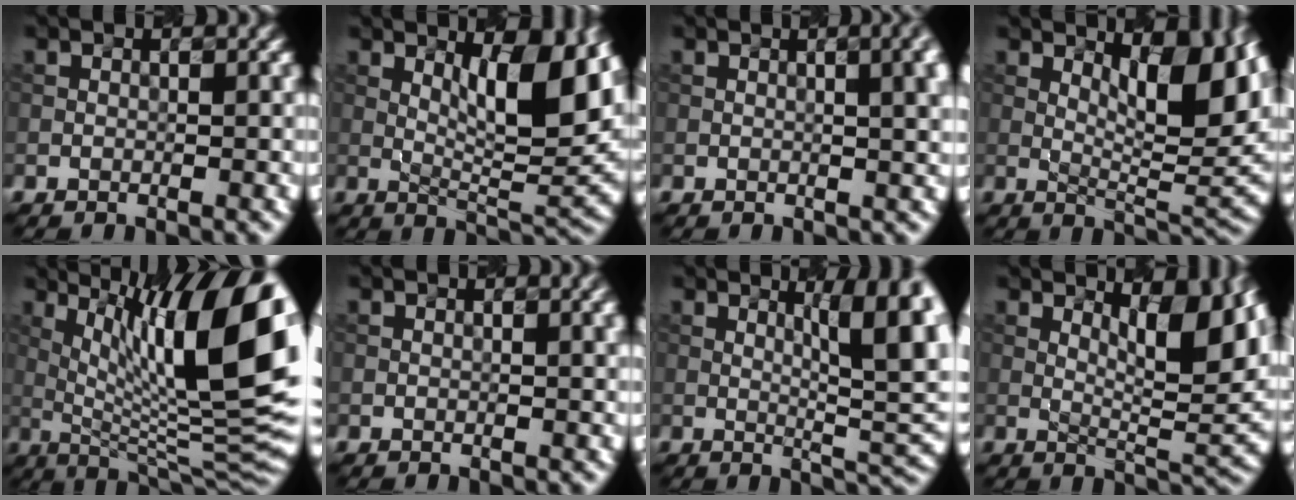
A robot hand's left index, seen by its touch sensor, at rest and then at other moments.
{"total": 9.1, "force": [2.8, 2.6, 8.2], "torque": [-0.123, -0.004, 0.048]}
{"total": 5.6, "force": [1.3, 2.4, 5.0], "torque": [-0.028, 0.019, 0.013]}
{"total": 8.9, "force": [3.0, 2.9, 7.9], "torque": [-0.114, -0.003, 0.053]}
{"total": 15.8, "force": [4.5, 4.4, 14.5], "torque": [-0.196, 0.000, 0.085]}
{"total": 1.4, "force": [0.5, 0.4, 1.3], "torque": [-0.017, 0.004, 0.006]}
{"total": 8.0, "force": [2.3, 1.9, 7.5], "torque": [-0.098, -0.002, 0.039]}
{"total": 6.6, "force": [2.6, 1.6, 5.8], "torque": [-0.082, -0.010, 0.047]}